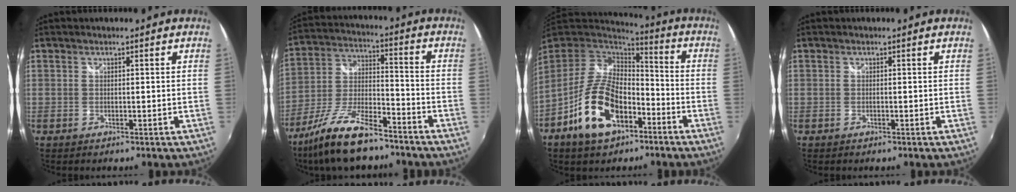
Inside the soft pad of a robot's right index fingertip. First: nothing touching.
{"total": 15.8, "force": [-11.7, 4.4, 9.6], "torque": [-0.207, -0.018, -0.214]}
{"total": 15.9, "force": [-7.6, 8.7, 10.9], "torque": [-0.227, -0.001, -0.129]}
{"total": 0.0}